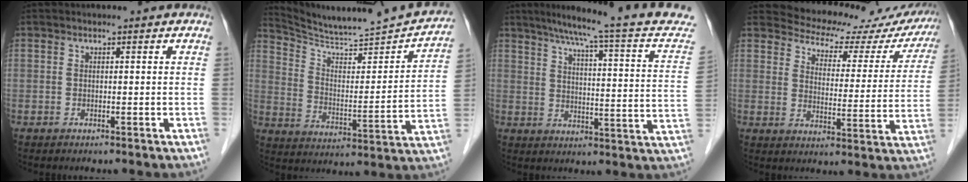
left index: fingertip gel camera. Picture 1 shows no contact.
{"total": 20.5, "force": [19.3, 0.3, 6.9], "torque": [-0.111, -0.051, 0.277]}
{"total": 20.9, "force": [17.7, 0.0, 11.0], "torque": [-0.159, -0.037, 0.209]}
{"total": 17.3, "force": [16.2, 5.5, 2.7], "torque": [-0.009, -0.029, 0.176]}